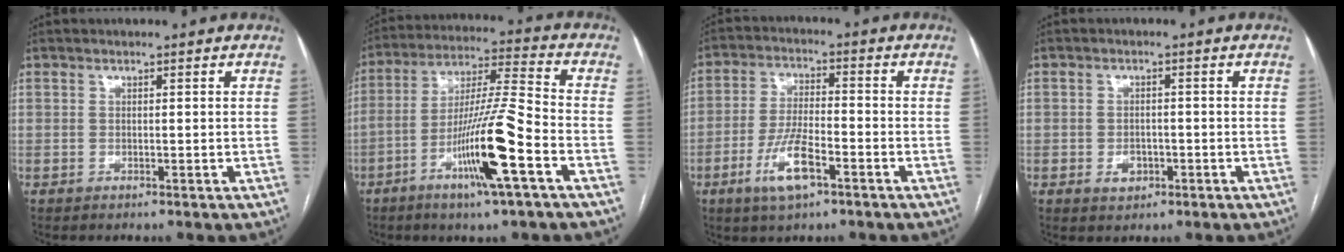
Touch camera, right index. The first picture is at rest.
{"total": 14.5, "force": [-6.1, -0.2, 13.2], "torque": [-0.250, -0.006, -0.111]}
{"total": 8.4, "force": [-4.2, 2.3, 6.9], "torque": [-0.143, -0.003, -0.075]}
{"total": 2.7, "force": [-1.0, 2.0, 1.4], "torque": [-0.017, 0.004, -0.009]}